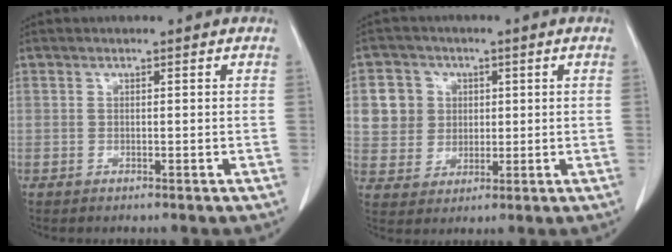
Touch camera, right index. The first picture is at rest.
{"total": 7.0, "force": [1.8, 6.6, 1.5], "torque": [-0.032, 0.019, 0.038]}